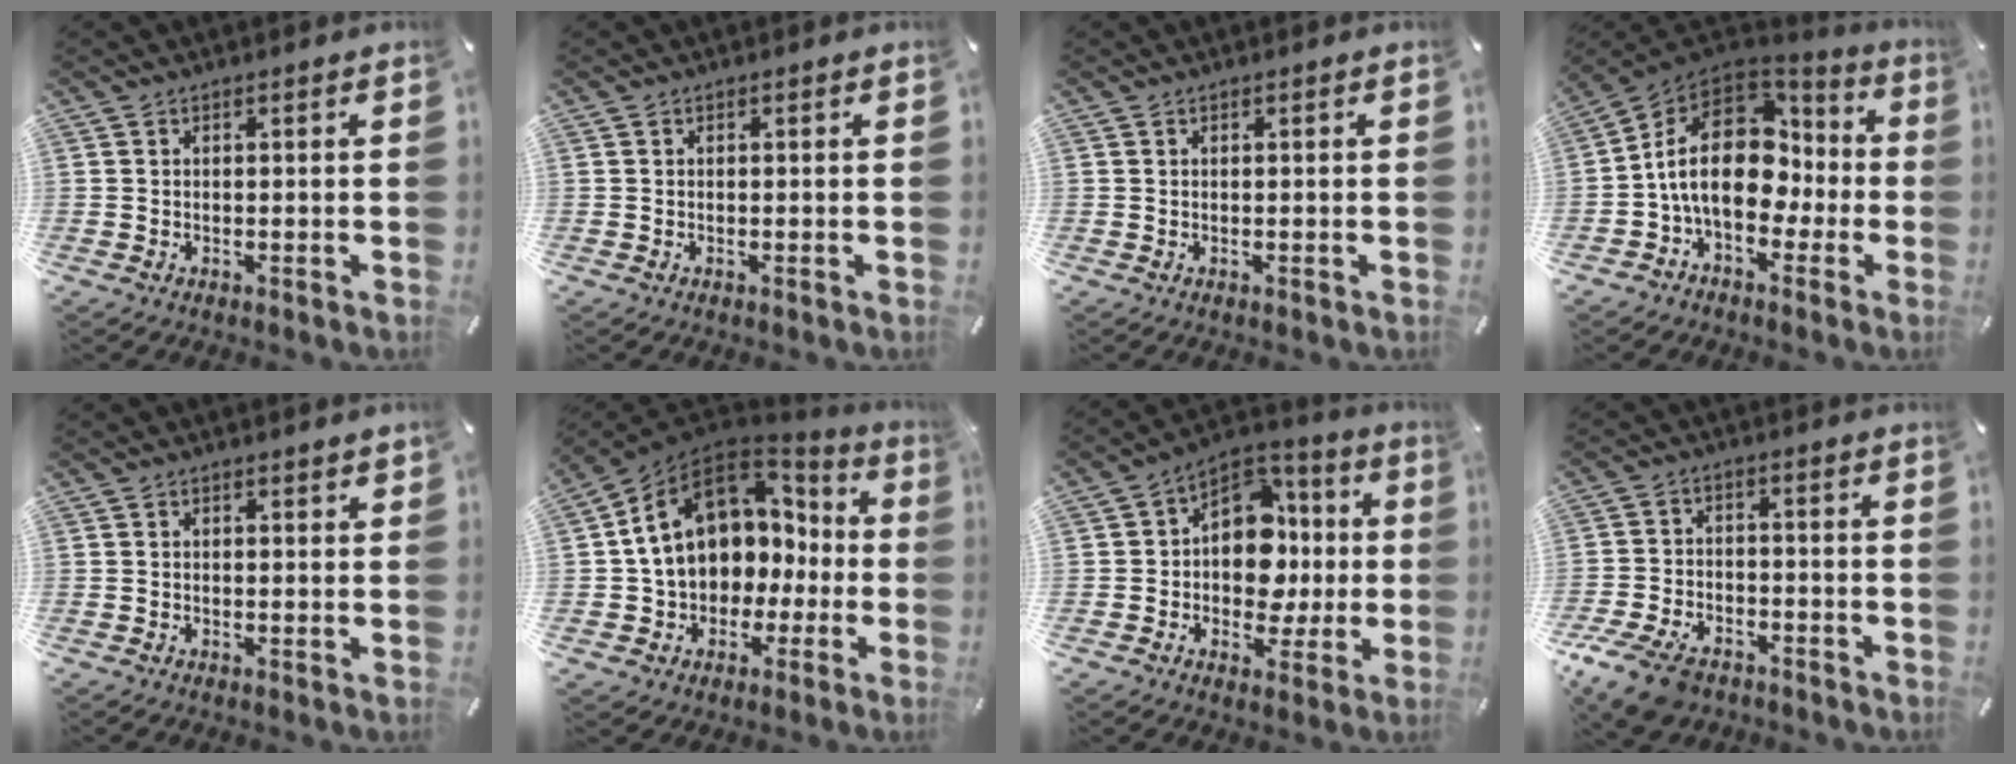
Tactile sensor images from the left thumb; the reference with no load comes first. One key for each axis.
{"total": 0.0}
{"total": 0.0}
{"total": 18.9, "fx": 0.6, "fy": 13.4, "fz": 13.3, "tx": -0.243, "ty": 0.000, "tz": 0.014}
{"total": 0.7, "fx": 0.3, "fy": 0.4, "fz": 0.4, "tx": -0.001, "ty": -0.002, "tz": 0.004}
{"total": 15.0, "fx": 3.3, "fy": 12.0, "fz": 8.4, "tx": -0.177, "ty": -0.011, "tz": 0.061}
{"total": 14.5, "fx": -0.6, "fy": 11.8, "fz": 8.4, "tx": -0.124, "ty": -0.002, "tz": -0.005}
{"total": 9.4, "fx": -6.1, "fy": 5.4, "fz": 4.6, "tx": -0.096, "ty": 0.029, "tz": -0.113}